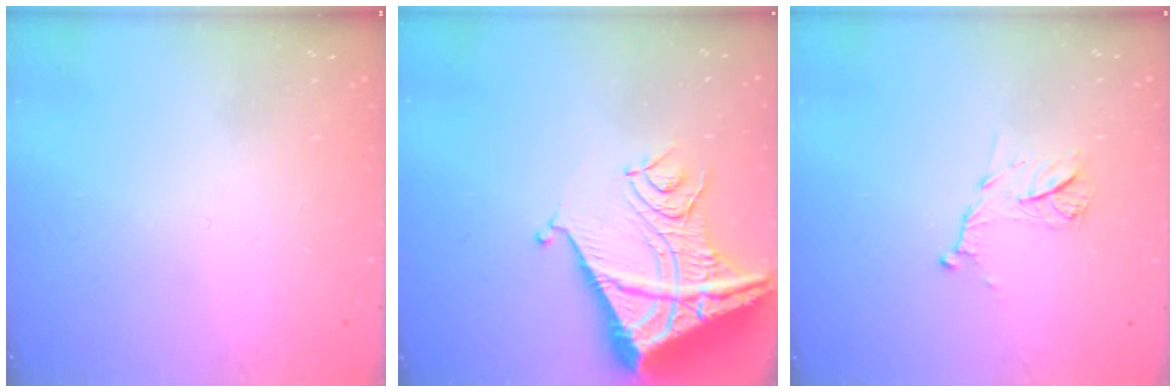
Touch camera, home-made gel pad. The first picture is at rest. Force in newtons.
{"total": 15.2, "press": 15.1, "slide": 1.8}
{"total": 10.1, "press": 10.1, "slide": 0.5}